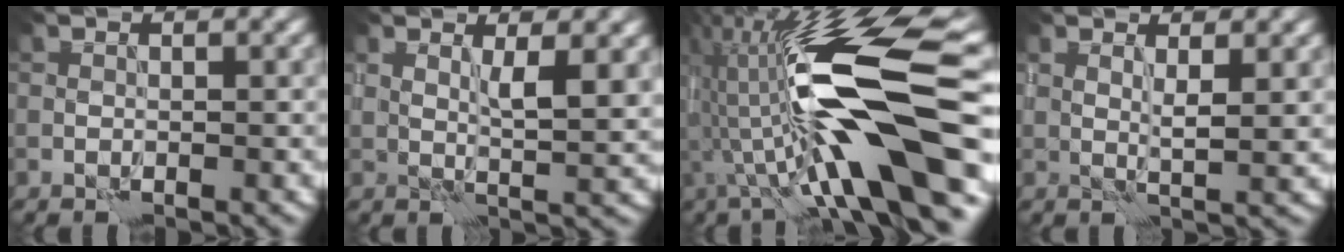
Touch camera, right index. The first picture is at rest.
{"total": 2.6, "force": [1.6, 0.2, 2.1], "torque": [-0.037, -0.008, 0.033]}
{"total": 14.9, "force": [-1.4, 3.7, 14.4], "torque": [-0.260, 0.022, -0.024]}
{"total": 1.8, "force": [1.3, -0.1, 1.2], "torque": [-0.022, -0.008, 0.028]}